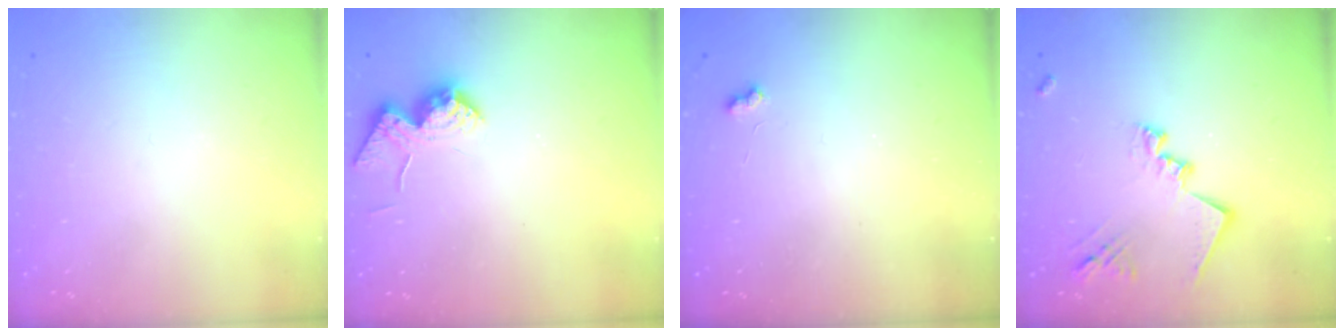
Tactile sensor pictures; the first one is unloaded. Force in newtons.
{"total": 15.0, "press": 15.0, "slide": 0.9}
{"total": 2.3, "press": 2.3, "slide": 0.4}
{"total": 15.5, "press": 15.4, "slide": 1.0}